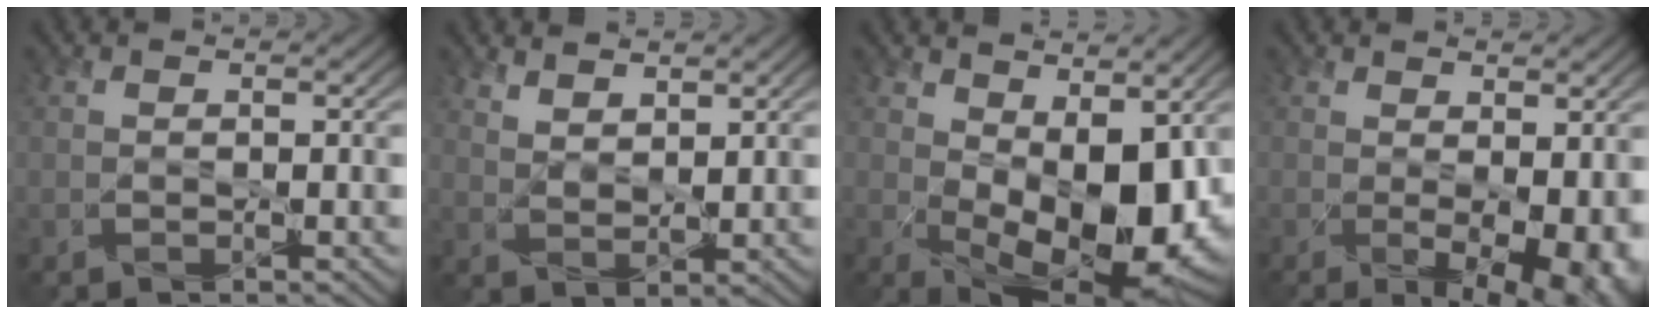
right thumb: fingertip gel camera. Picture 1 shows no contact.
{"total": 3.8, "force": [3.2, 1.3, 1.7], "torque": [-0.040, -0.008, 0.074]}
{"total": 12.7, "force": [1.3, 6.7, 10.6], "torque": [-0.173, -0.020, 0.032]}
{"total": 7.7, "force": [-0.9, 4.0, 6.6], "torque": [-0.082, -0.022, 0.005]}